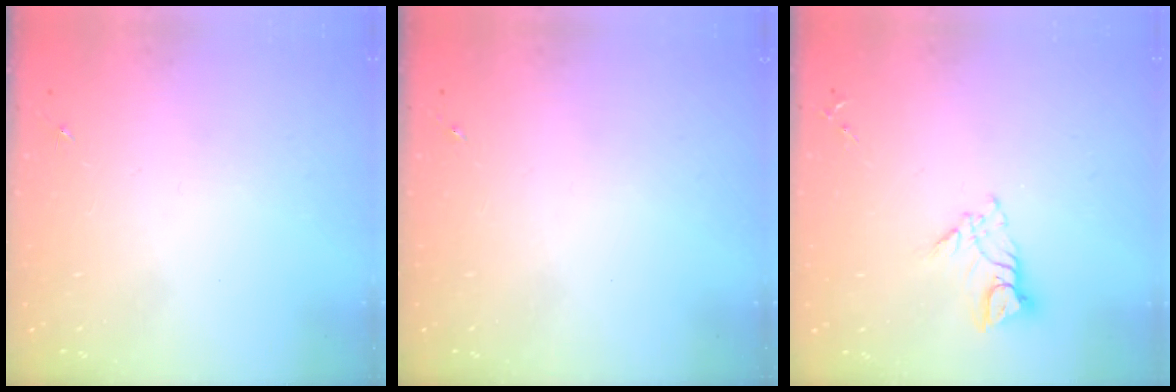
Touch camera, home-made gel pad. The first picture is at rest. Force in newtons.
{"total": 0.0}
{"total": 8.4, "press": 8.4, "slide": 0.9}